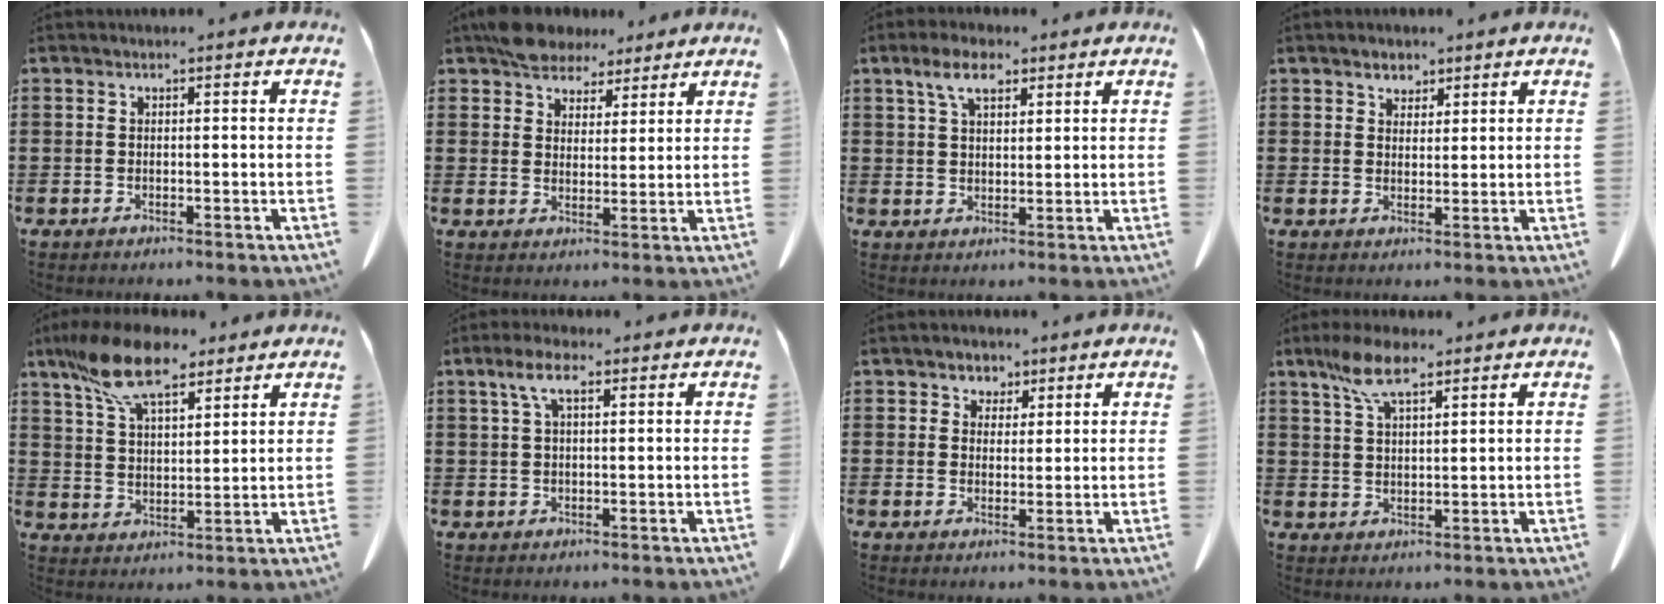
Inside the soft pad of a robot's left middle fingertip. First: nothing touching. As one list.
[{"total": 5.9, "force": [5.2, 2.5, 1.1], "torque": [-0.042, -0.005, 0.103]}, {"total": 5.6, "force": [3.5, 2.3, 3.7], "torque": [-0.084, 0.007, 0.064]}, {"total": 2.2, "force": [1.9, 1.2, 0.3], "torque": [-0.012, 0.005, 0.037]}, {"total": 11.9, "force": [8.7, 4.3, 7.0], "torque": [-0.159, -0.010, 0.164]}, {"total": 4.8, "force": [2.3, 1.5, 4.0], "torque": [-0.087, 0.006, 0.040]}, {"total": 2.9, "force": [2.1, 2.1, 0.0], "torque": [-0.007, 0.005, 0.038]}, {"total": 7.0, "force": [4.6, 2.2, 4.8], "torque": [-0.106, 0.003, 0.084]}]